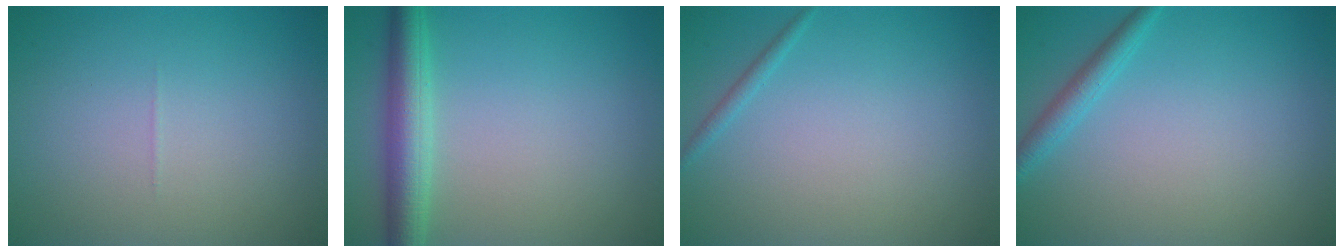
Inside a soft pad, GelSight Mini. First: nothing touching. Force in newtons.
{"total": 4.1, "press": 4.1, "slide": 0.1}
{"total": 0.8, "press": 0.8, "slide": 0.0}
{"total": 1.8, "press": 1.8, "slide": 0.1}